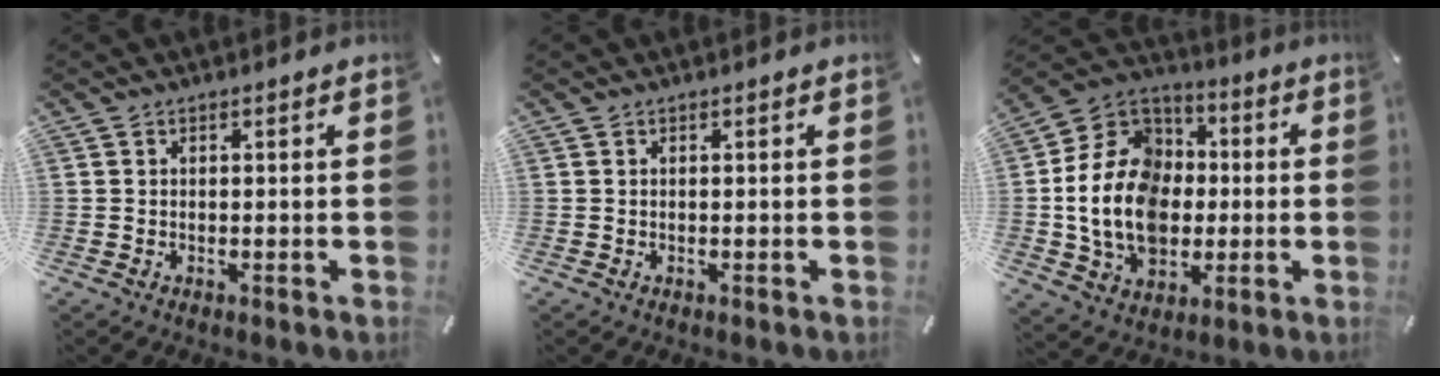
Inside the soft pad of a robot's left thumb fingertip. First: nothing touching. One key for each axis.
{"total": 0.0}
{"total": 19.2, "fx": -2.2, "fy": 15.2, "fz": 11.6, "tx": -0.264, "ty": 0.014, "tz": -0.040}